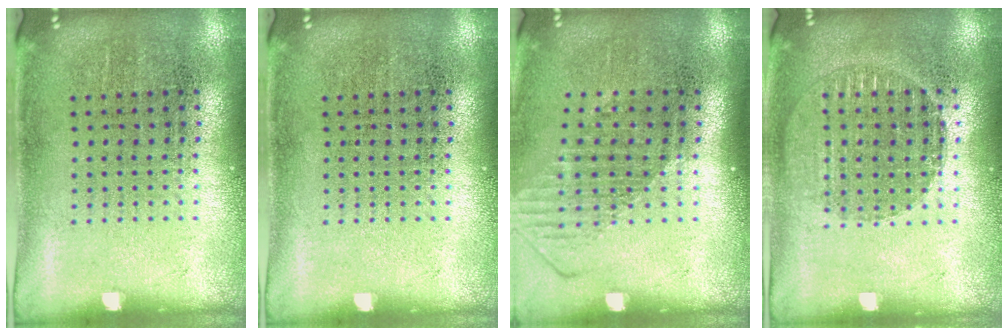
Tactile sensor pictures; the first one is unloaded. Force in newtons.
{"total": 0.0}
{"total": 1.6, "press": 1.1, "slide": 1.1}
{"total": 1.4, "press": 1.3, "slide": 0.6}